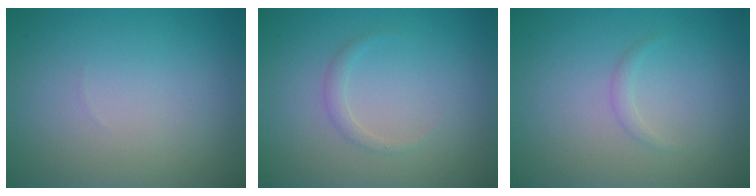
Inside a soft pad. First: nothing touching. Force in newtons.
{"total": 1.0, "press": 1.0, "slide": 0.0}
{"total": 0.8, "press": 0.8, "slide": 0.0}